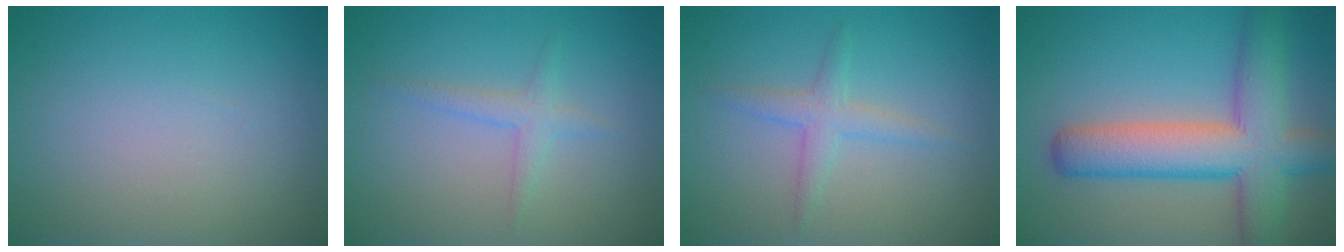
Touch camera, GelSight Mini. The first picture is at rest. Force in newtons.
{"total": 1.6, "press": 1.6, "slide": 0.1}
{"total": 2.2, "press": 2.2, "slide": 0.1}
{"total": 8.3, "press": 8.3, "slide": 0.3}